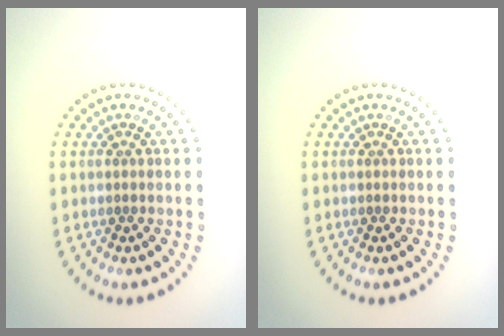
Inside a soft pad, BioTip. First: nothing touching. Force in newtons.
{"total": 0.0}